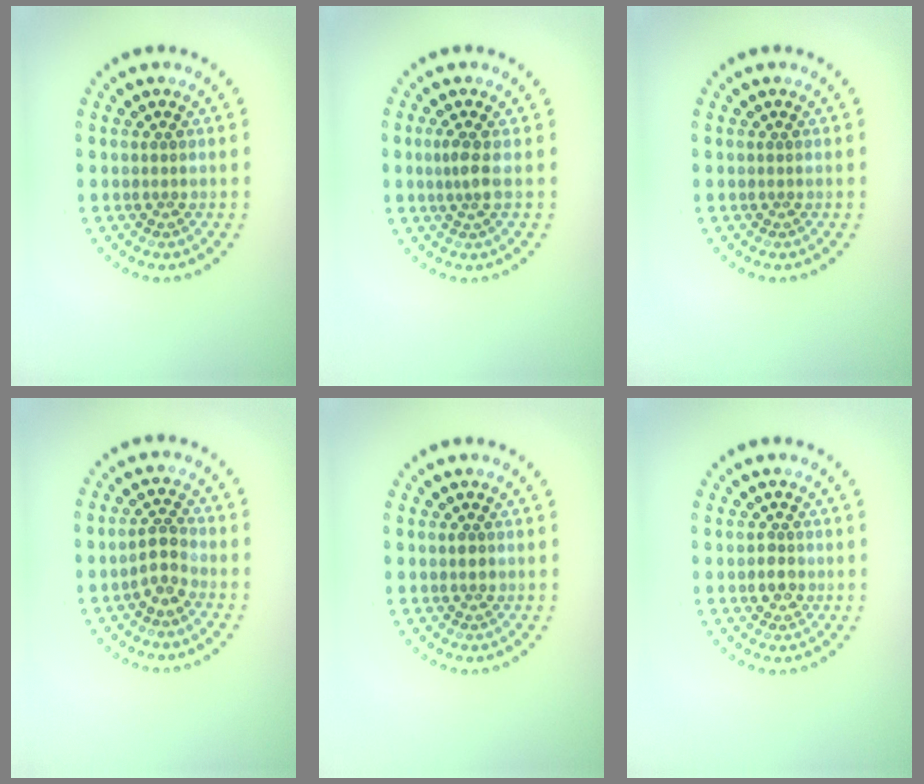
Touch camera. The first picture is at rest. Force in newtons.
{"total": 1.7, "press": 1.2, "slide": 1.2}
{"total": 0.0}
{"total": 2.1, "press": 1.9, "slide": 1.0}
{"total": 0.9, "press": 0.9, "slide": 0.0}
{"total": 1.6, "press": 1.6, "slide": 0.3}